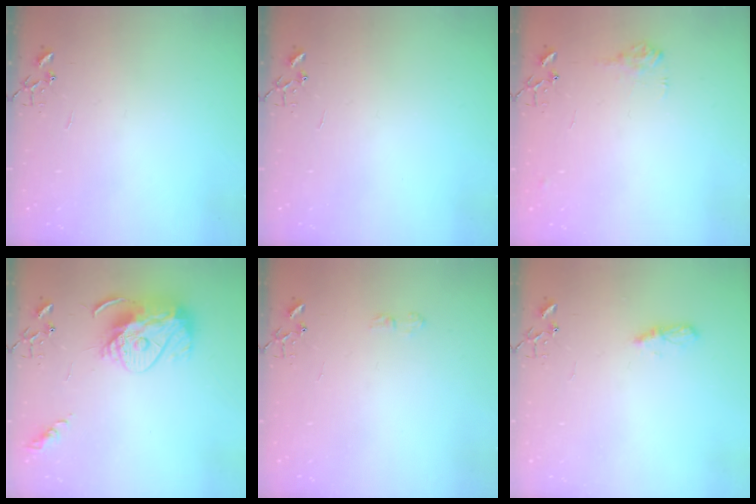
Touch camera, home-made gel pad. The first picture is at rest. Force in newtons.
{"total": 0.0}
{"total": 8.1, "press": 8.1, "slide": 0.3}
{"total": 14.0, "press": 13.9, "slide": 1.4}
{"total": 6.4, "press": 6.4, "slide": 0.9}
{"total": 5.1, "press": 5.1, "slide": 0.5}